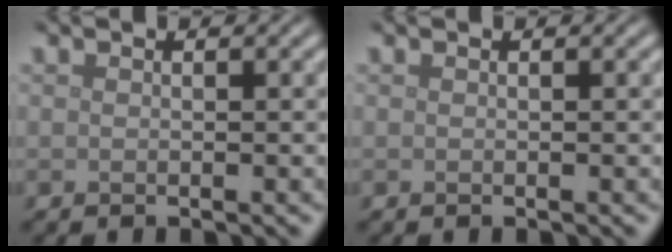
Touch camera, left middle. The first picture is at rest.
{"total": 0.0}